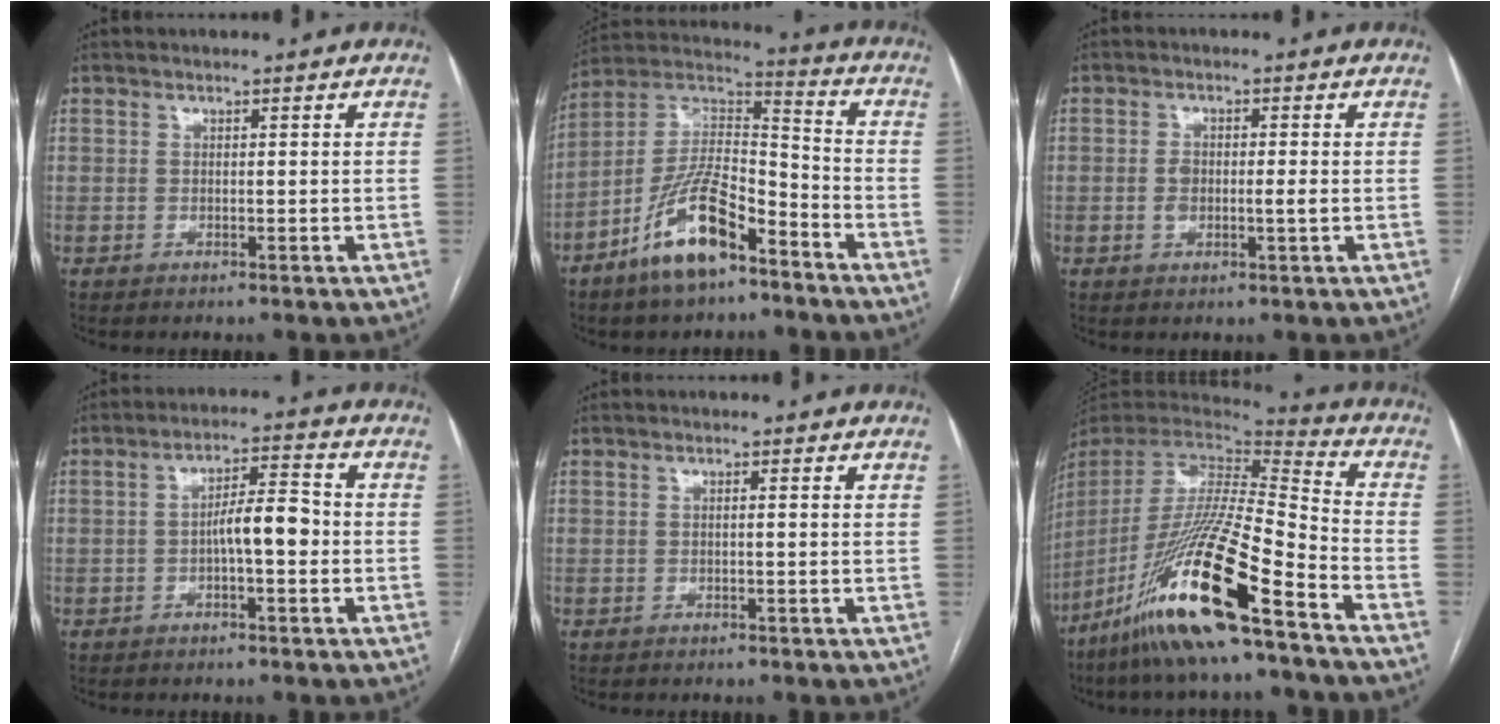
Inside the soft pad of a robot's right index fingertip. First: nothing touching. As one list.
[{"total": 14.5, "force": [-8.8, 4.6, 10.5], "torque": [-0.210, 0.010, -0.161]}, {"total": 3.3, "force": [-0.3, 1.4, 3.0], "torque": [-0.062, 0.006, -0.003]}, {"total": 6.1, "force": [-1.0, 1.4, 5.8], "torque": [-0.097, 0.019, -0.016]}, {"total": 0.7, "force": [0.2, 0.0, 0.7], "torque": [-0.012, 0.002, 0.001]}, {"total": 23.4, "force": [-14.4, 1.0, 18.4], "torque": [-0.381, -0.054, -0.277]}]